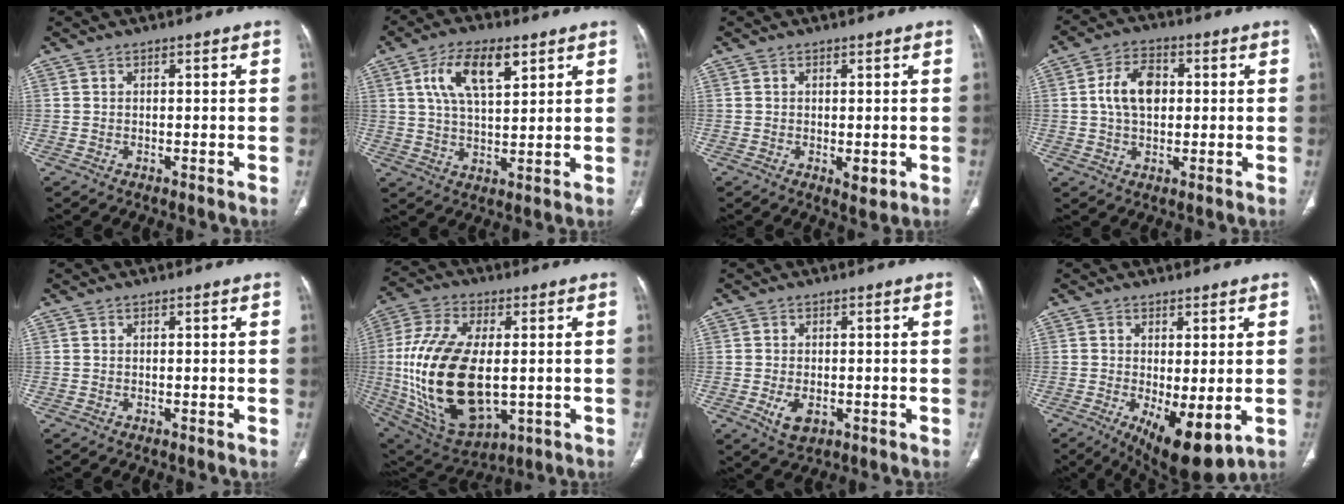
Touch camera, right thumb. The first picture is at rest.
{"total": 11.0, "force": [4.8, 4.9, 8.6], "torque": [-0.152, -0.010, 0.090]}
{"total": 2.7, "force": [-0.5, 1.3, 2.3], "torque": [-0.029, -0.007, -0.001]}
{"total": 8.6, "force": [1.0, 5.7, 6.3], "torque": [-0.100, 0.011, 0.014]}
{"total": 0.0}
{"total": 24.5, "force": [-1.2, 13.0, 20.8], "torque": [-0.429, -0.013, 0.002]}
{"total": 4.5, "force": [-1.4, 2.7, 3.4], "torque": [-0.059, -0.003, -0.015]}
{"total": 10.2, "force": [-2.5, 3.9, 9.1], "torque": [-0.139, -0.022, -0.024]}